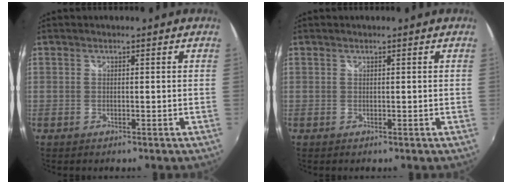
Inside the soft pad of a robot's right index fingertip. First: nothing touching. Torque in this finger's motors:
{"motor_torque": [0.28, 0.20, 0.10, 0.00]}